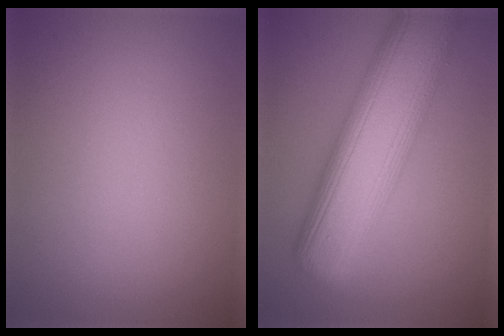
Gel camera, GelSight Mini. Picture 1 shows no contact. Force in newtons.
{"total": 12.0, "press": 12.0, "slide": 0.6}